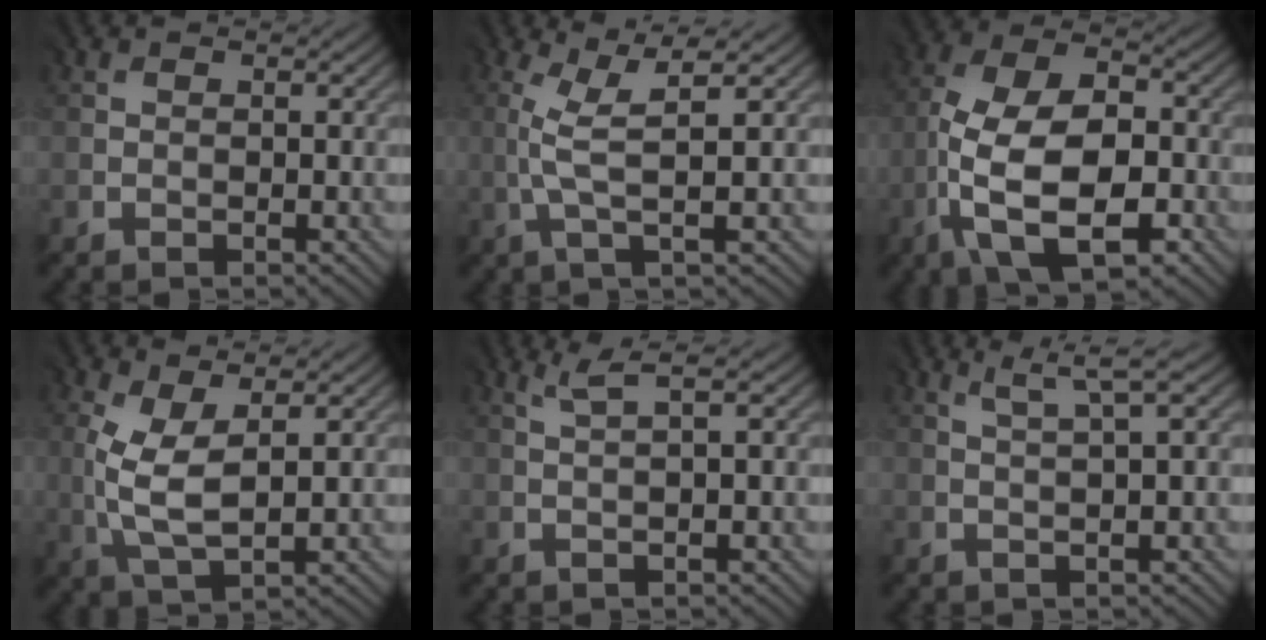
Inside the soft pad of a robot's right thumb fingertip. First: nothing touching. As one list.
[{"total": 3.9, "force": [0.5, 0.1, 3.9], "torque": [-0.090, 0.007, 0.011]}, {"total": 13.5, "force": [-4.6, 6.9, 10.7], "torque": [-0.221, -0.018, -0.078]}, {"total": 5.6, "force": [0.6, 2.1, 5.1], "torque": [-0.131, -0.001, 0.017]}, {"total": 1.9, "force": [1.0, -0.5, 1.6], "torque": [-0.030, 0.003, 0.022]}, {"total": 2.7, "force": [1.3, -0.5, 2.3], "torque": [-0.041, 0.006, 0.029]}]